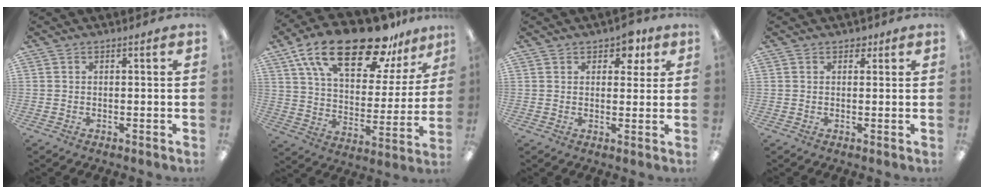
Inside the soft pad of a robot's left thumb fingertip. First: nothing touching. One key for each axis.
{"total": 24.3, "fx": 16.4, "fy": 9.8, "fz": 15.0, "tx": -0.255, "ty": -0.093, "tz": 0.282}
{"total": 5.3, "fx": 3.2, "fy": 3.4, "fz": 2.6, "tx": -0.020, "ty": -0.007, "tz": 0.051}
{"total": 1.9, "fx": 1.0, "fy": 1.4, "fz": 0.7, "tx": -0.006, "ty": -0.001, "tz": 0.017}